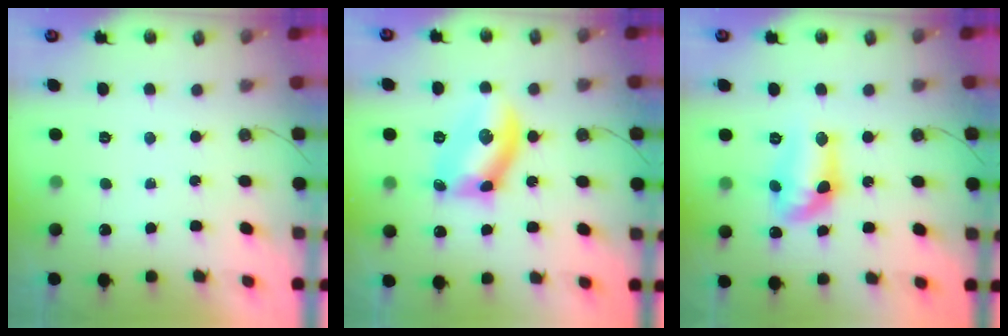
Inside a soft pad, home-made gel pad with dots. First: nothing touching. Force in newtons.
{"total": 12.0, "press": 12.0, "slide": 0.5}
{"total": 12.9, "press": 12.7, "slide": 2.4}